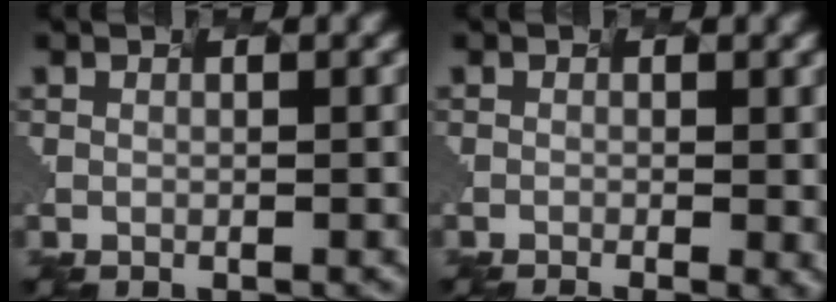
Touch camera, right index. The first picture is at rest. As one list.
[{"total": 3.3, "force": [-0.8, 1.1, 3.0], "torque": [-0.014, -0.001, 0.001]}]